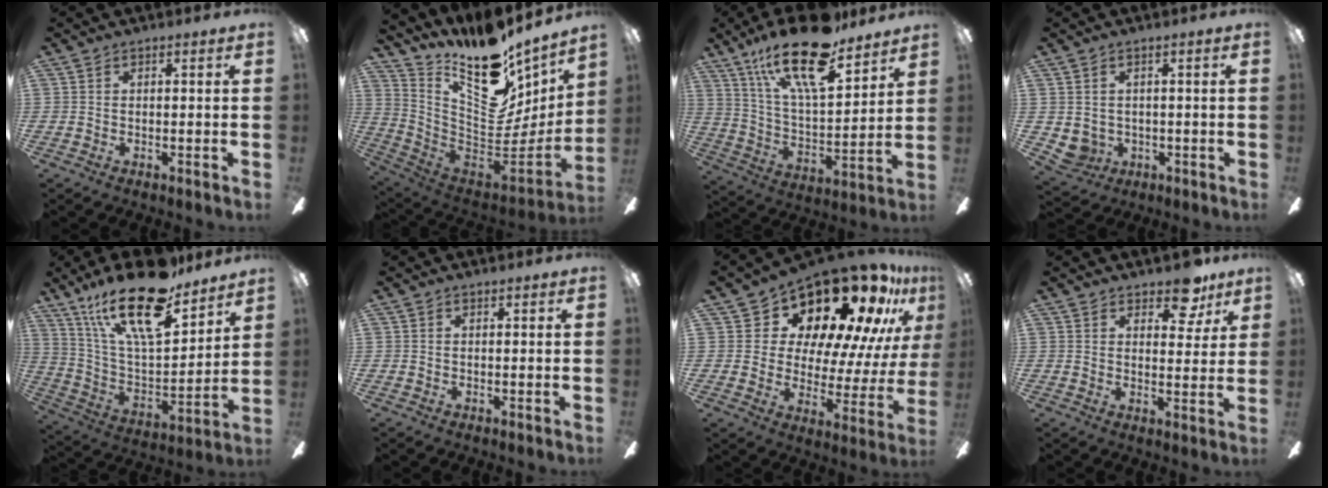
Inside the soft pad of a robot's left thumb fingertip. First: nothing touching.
{"total": 18.1, "force": [12.8, 8.1, 9.9], "torque": [-0.137, -0.125, 0.223]}
{"total": 23.2, "force": [15.8, 7.8, 15.0], "torque": [-0.272, -0.089, 0.270]}
{"total": 3.1, "force": [0.8, 3.0, 0.4], "torque": [-0.031, -0.006, 0.013]}
{"total": 24.7, "force": [16.9, 8.7, 15.8], "torque": [-0.294, -0.098, 0.289]}
{"total": 0.0}
{"total": 20.1, "force": [15.7, 7.9, 9.7], "torque": [-0.144, -0.127, 0.264]}
{"total": 8.6, "force": [6.1, 4.2, 4.2], "torque": [-0.042, -0.029, 0.106]}